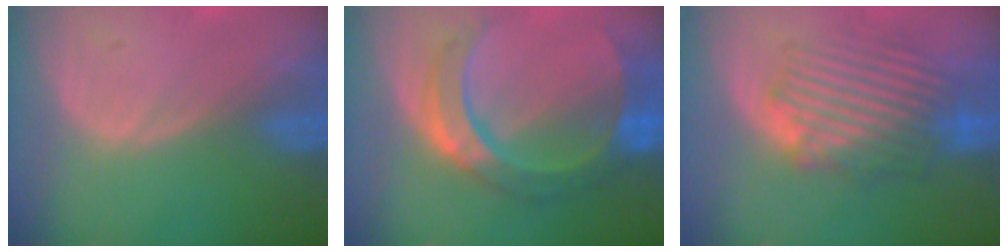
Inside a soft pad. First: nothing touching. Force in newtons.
{"total": 9.1, "press": 9.1, "slide": 0.8}
{"total": 8.9, "press": 8.5, "slide": 2.7}